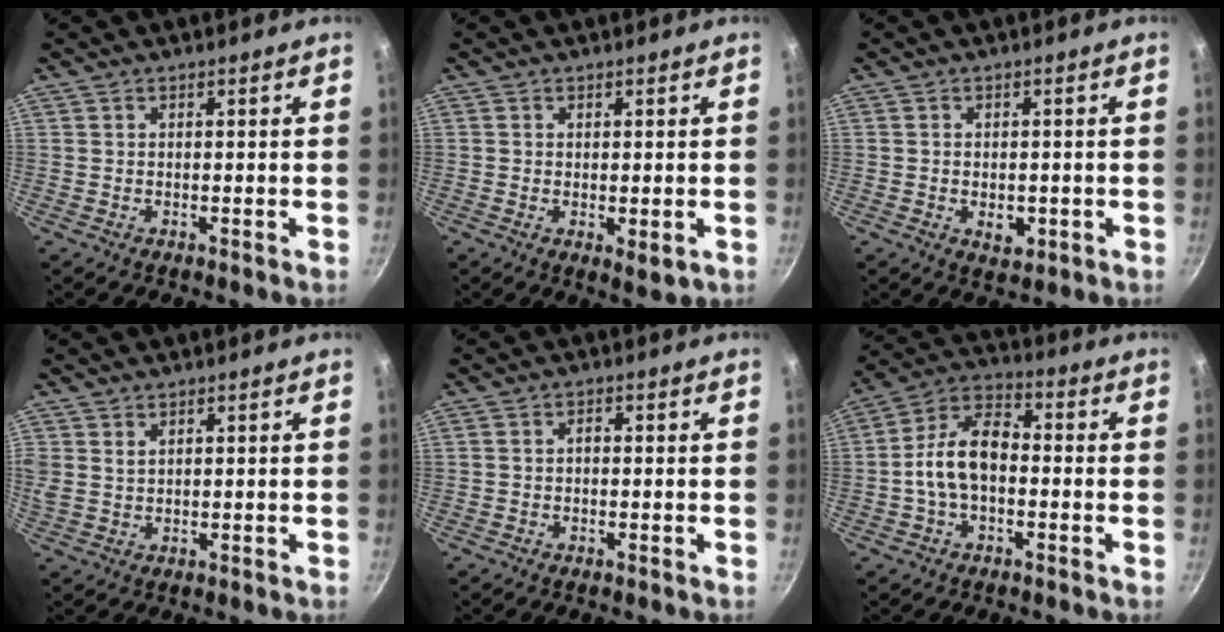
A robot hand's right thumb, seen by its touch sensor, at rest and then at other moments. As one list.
[{"total": 2.9, "force": [-0.2, 1.4, 2.5], "torque": [-0.038, -0.012, -0.002]}, {"total": 3.7, "force": [-0.8, 2.4, 2.6], "torque": [-0.032, 0.000, -0.007]}, {"total": 4.2, "force": [1.8, 2.9, 2.4], "torque": [-0.046, 0.003, 0.040]}, {"total": 1.3, "force": [-0.3, 0.9, 0.9], "torque": [-0.014, 0.011, -0.006]}, {"total": 11.3, "force": [-1.5, 6.9, 8.8], "torque": [-0.140, 0.042, -0.044]}]